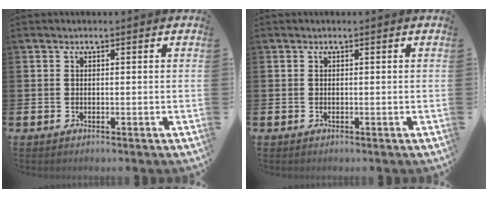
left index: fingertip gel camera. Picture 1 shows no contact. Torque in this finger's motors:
{"motor_torque": [-0.01, 0.01, 0.02, 0.00]}